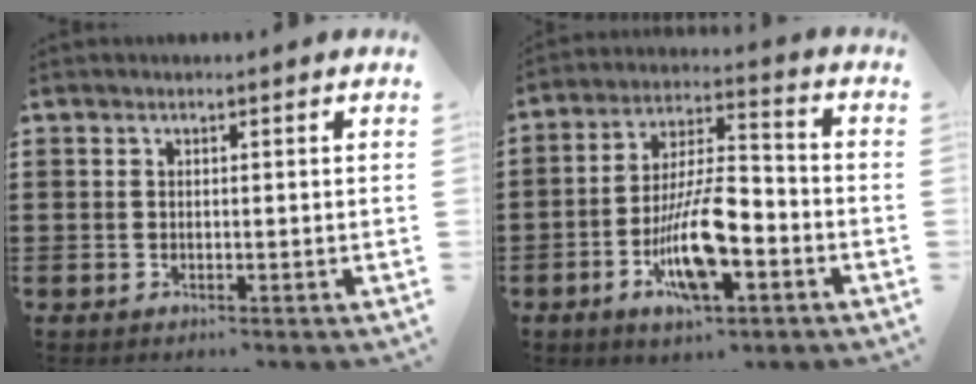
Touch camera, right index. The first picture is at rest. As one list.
[{"total": 12.3, "force": [-4.9, 4.2, 10.4], "torque": [-0.210, 0.003, -0.087]}]